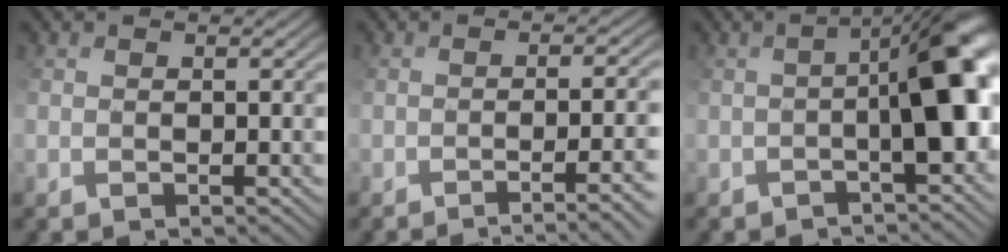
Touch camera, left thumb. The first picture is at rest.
{"total": 7.1, "force": [-3.7, 1.3, 5.9], "torque": [-0.064, 0.010, -0.032]}
{"total": 8.4, "force": [-2.1, 2.4, 7.7], "torque": [-0.098, 0.006, -0.031]}